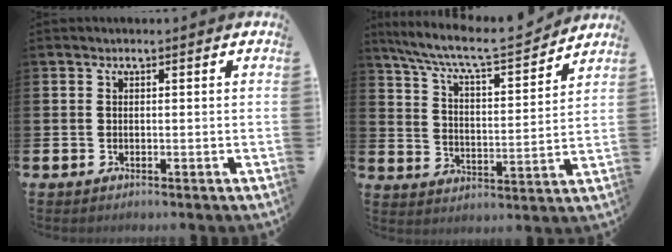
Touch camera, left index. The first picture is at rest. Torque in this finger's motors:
{"motor_torque": [0.91, -1.23, 0.50, 0.21]}